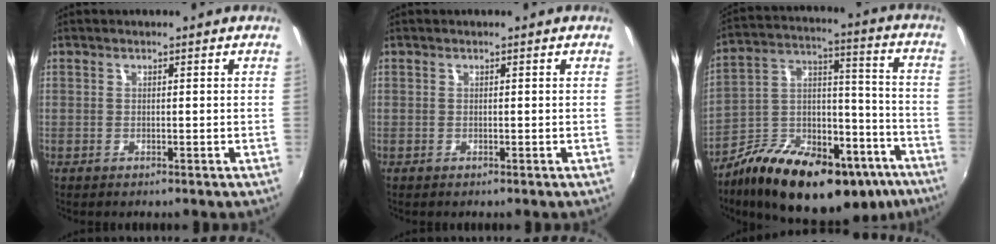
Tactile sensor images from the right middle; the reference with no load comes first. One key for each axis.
{"total": 0.0}
{"total": 28.4, "fx": -18.5, "fy": 13.3, "fz": 17.0, "tx": -0.280, "ty": 0.023, "tz": -0.265}